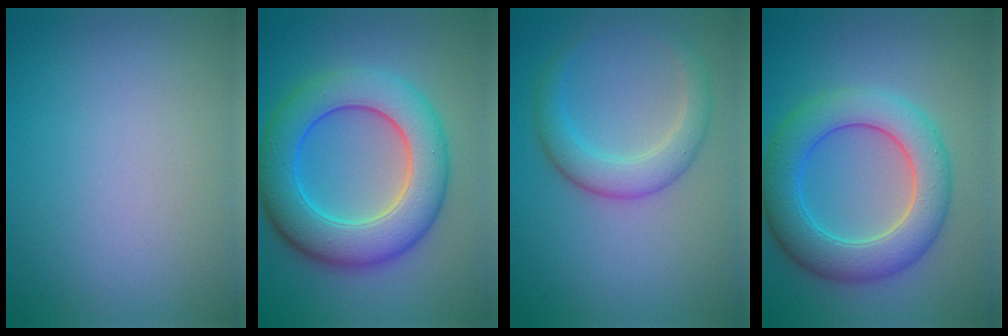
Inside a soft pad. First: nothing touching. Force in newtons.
{"total": 9.1, "press": 9.1, "slide": 0.1}
{"total": 3.5, "press": 3.5, "slide": 0.2}
{"total": 7.3, "press": 7.3, "slide": 0.4}